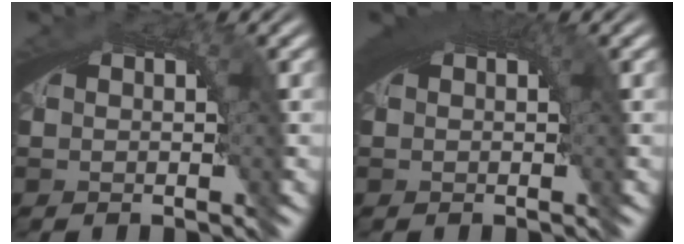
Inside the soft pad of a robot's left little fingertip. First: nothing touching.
{"total": 2.4, "force": [0.9, 0.6, 2.1], "torque": [-0.025, 0.008, 0.014]}